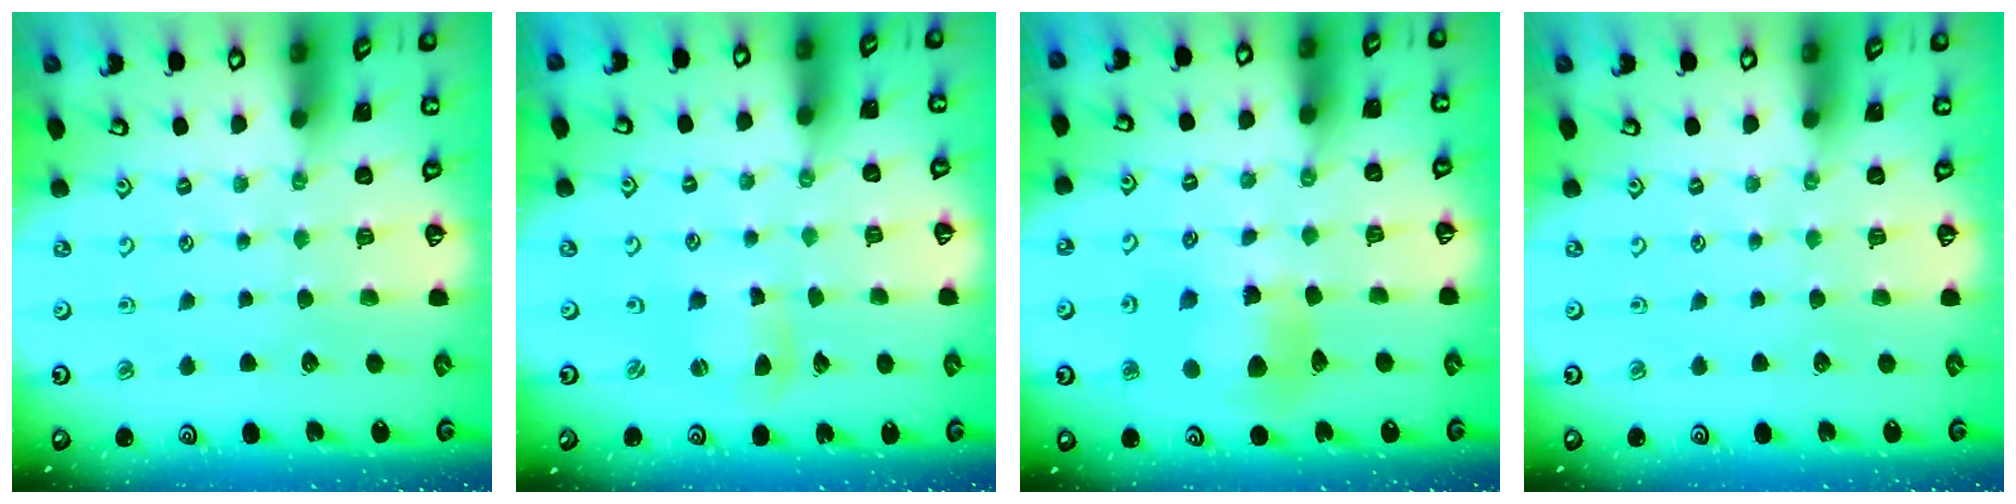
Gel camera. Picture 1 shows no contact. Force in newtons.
{"total": 3.2, "press": 3.1, "slide": 0.5}
{"total": 9.1, "press": 9.0, "slide": 1.2}
{"total": 0.0}